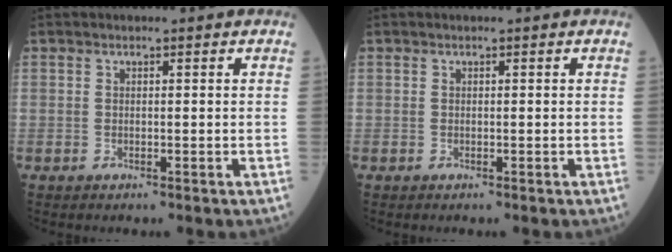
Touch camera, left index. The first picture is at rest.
{"total": 0.0}